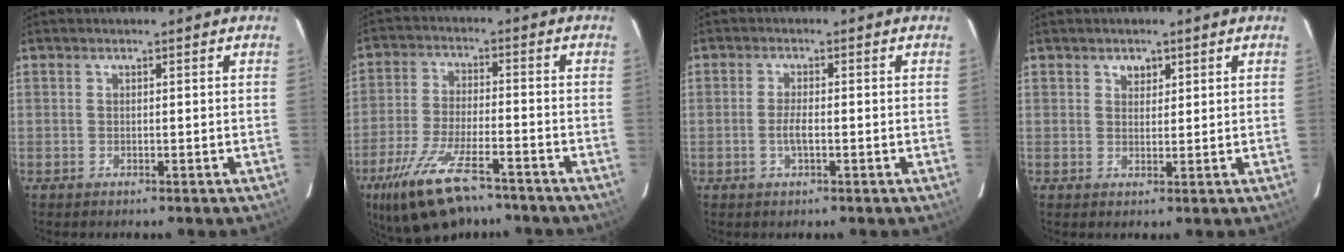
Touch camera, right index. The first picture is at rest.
{"total": 15.9, "force": [-11.0, 5.6, 10.0], "torque": [-0.213, -0.034, -0.191]}
{"total": 2.5, "force": [-0.8, 0.5, 2.3], "torque": [-0.048, 0.001, -0.015]}
{"total": 2.0, "force": [1.1, 1.5, 0.6], "torque": [-0.004, 0.006, 0.019]}